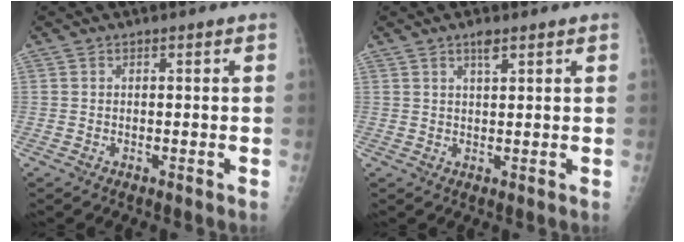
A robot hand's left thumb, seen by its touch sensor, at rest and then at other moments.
{"total": 2.5, "force": [1.6, 0.7, 1.8], "torque": [-0.026, -0.007, 0.028]}